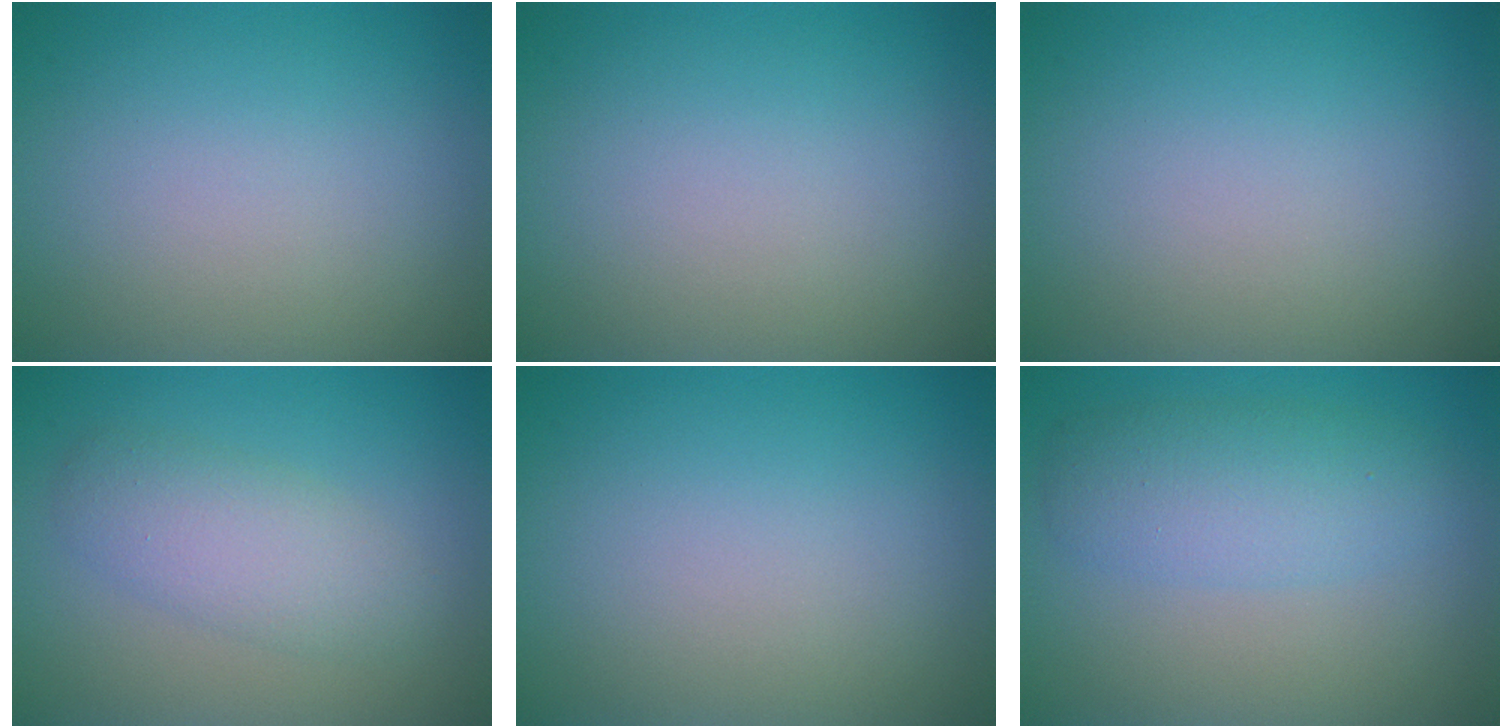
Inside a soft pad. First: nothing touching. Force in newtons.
{"total": 0.0}
{"total": 0.0}
{"total": 3.4, "press": 3.4, "slide": 0.2}
{"total": 0.0}
{"total": 4.1, "press": 4.1, "slide": 0.2}